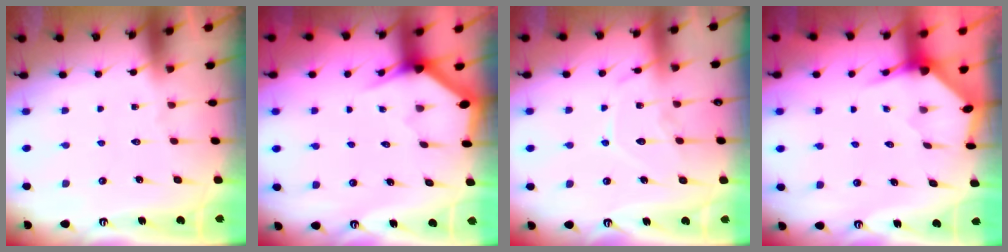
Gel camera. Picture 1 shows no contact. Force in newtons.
{"total": 3.0, "press": 3.0, "slide": 0.2}
{"total": 10.9, "press": 10.8, "slide": 0.8}
{"total": 3.2, "press": 3.2, "slide": 0.3}